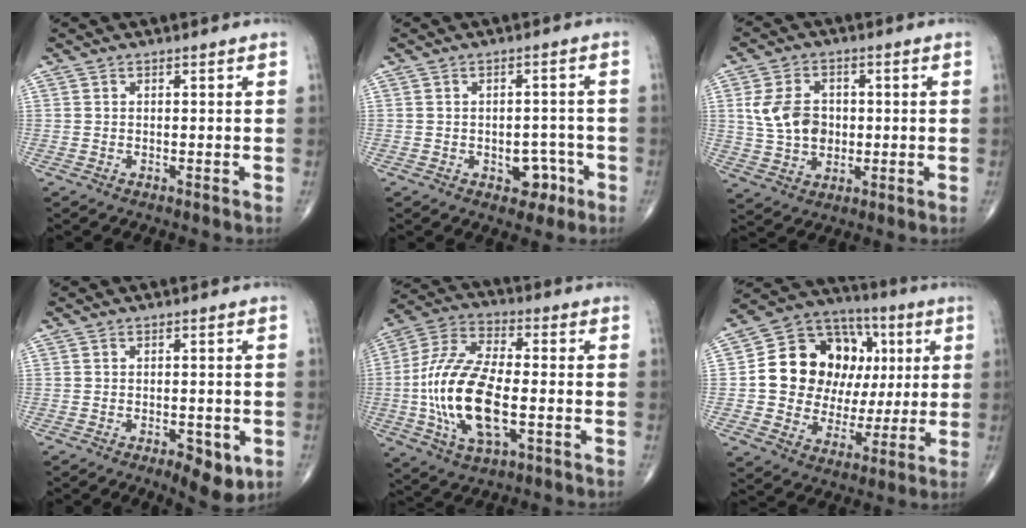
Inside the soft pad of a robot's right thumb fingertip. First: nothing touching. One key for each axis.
{"total": 5.0, "fx": -2.1, "fy": 3.4, "fz": 2.9, "tx": -0.011, "ty": 0.020, "tz": -0.023}
{"total": 9.7, "fx": 0.9, "fy": 7.3, "fz": 6.3, "tx": -0.101, "ty": 0.003, "tz": 0.021}
{"total": 6.2, "fx": -2.5, "fy": 2.6, "fz": 5.0, "tx": -0.063, "ty": -0.002, "tz": -0.027}
{"total": 18.2, "fx": -3.0, "fy": 8.0, "fz": 16.0, "tx": -0.334, "ty": 0.019, "tz": -0.056}
{"total": 21.0, "fx": 3.1, "fy": 16.1, "fz": 13.1, "tx": -0.165, "ty": 0.027, "tz": 0.060}